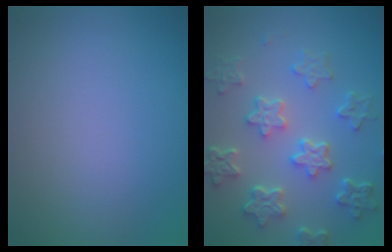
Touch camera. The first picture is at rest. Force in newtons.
{"total": 5.9, "press": 4.5, "slide": 3.8}